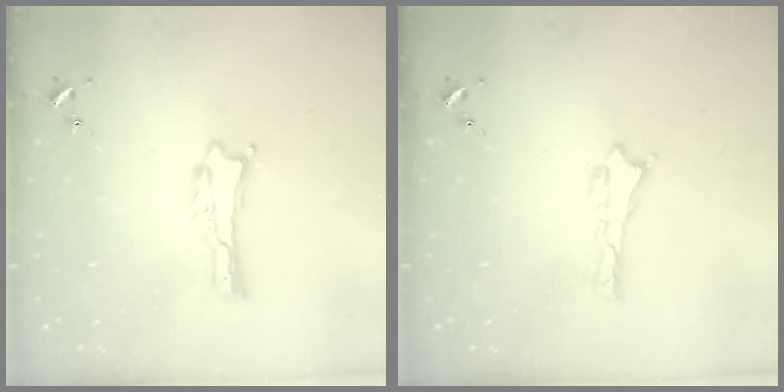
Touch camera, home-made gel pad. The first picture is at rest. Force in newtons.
{"total": 0.0}